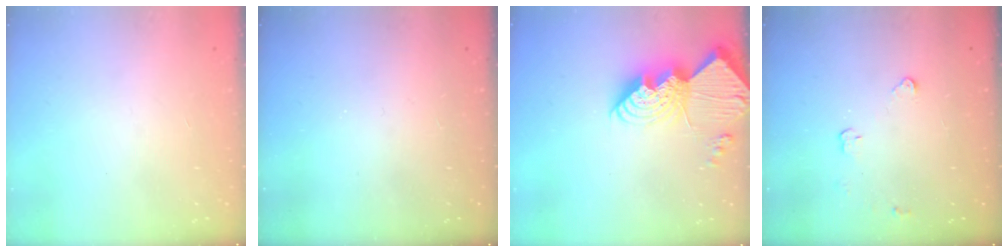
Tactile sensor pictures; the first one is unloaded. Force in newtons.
{"total": 0.0}
{"total": 21.2, "press": 21.1, "slide": 2.0}
{"total": 2.9, "press": 2.9, "slide": 0.4}